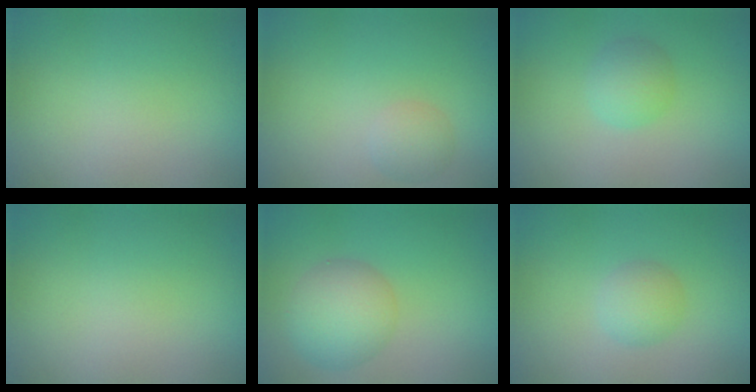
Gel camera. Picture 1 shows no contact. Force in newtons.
{"total": 1.6, "press": 1.6, "slide": 0.0}
{"total": 2.1, "press": 2.1, "slide": 0.0}
{"total": 0.0}
{"total": 4.8, "press": 4.8, "slide": 0.1}
{"total": 1.9, "press": 1.9, "slide": 0.1}